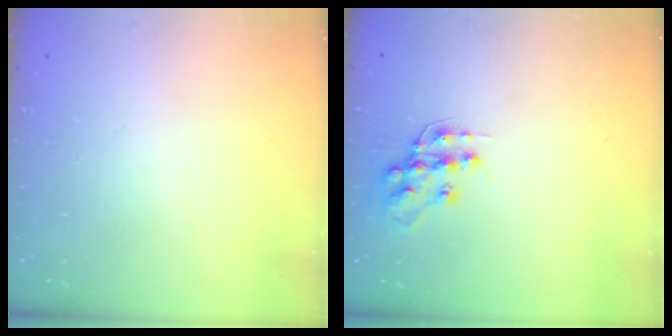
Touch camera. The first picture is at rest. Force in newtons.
{"total": 12.7, "press": 12.6, "slide": 0.9}